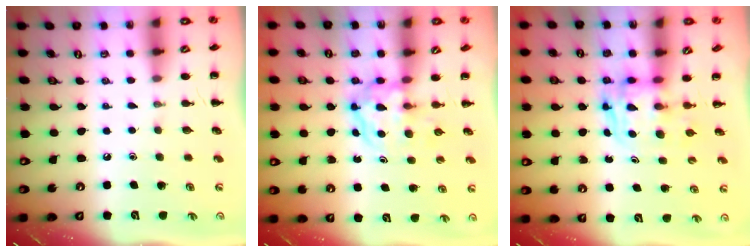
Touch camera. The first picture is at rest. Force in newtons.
{"total": 4.0, "press": 3.9, "slide": 0.4}
{"total": 2.7, "press": 2.7, "slide": 0.2}